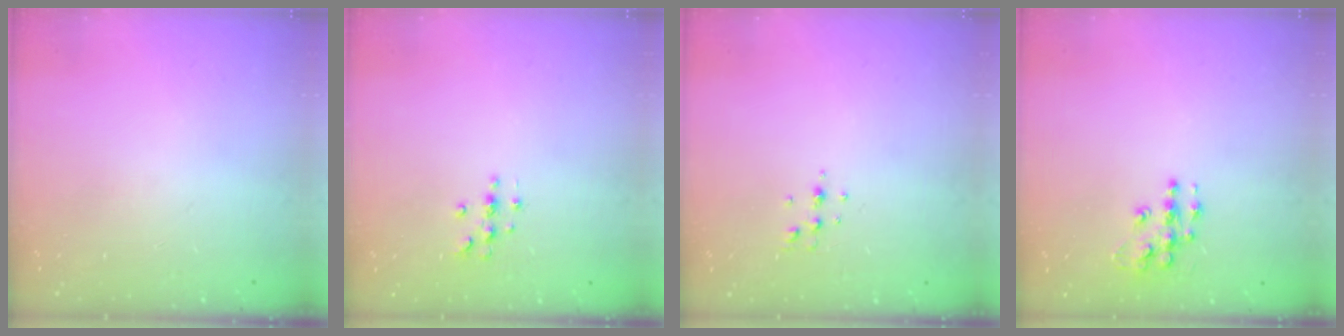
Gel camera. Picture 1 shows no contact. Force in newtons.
{"total": 3.7, "press": 3.7, "slide": 0.4}
{"total": 4.1, "press": 3.7, "slide": 1.8}
{"total": 9.4, "press": 9.4, "slide": 0.5}